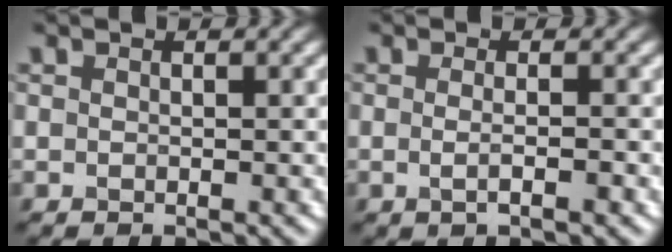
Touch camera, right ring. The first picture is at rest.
{"total": 2.5, "force": [-0.3, 0.9, 2.3], "torque": [-0.019, -0.005, -0.013]}